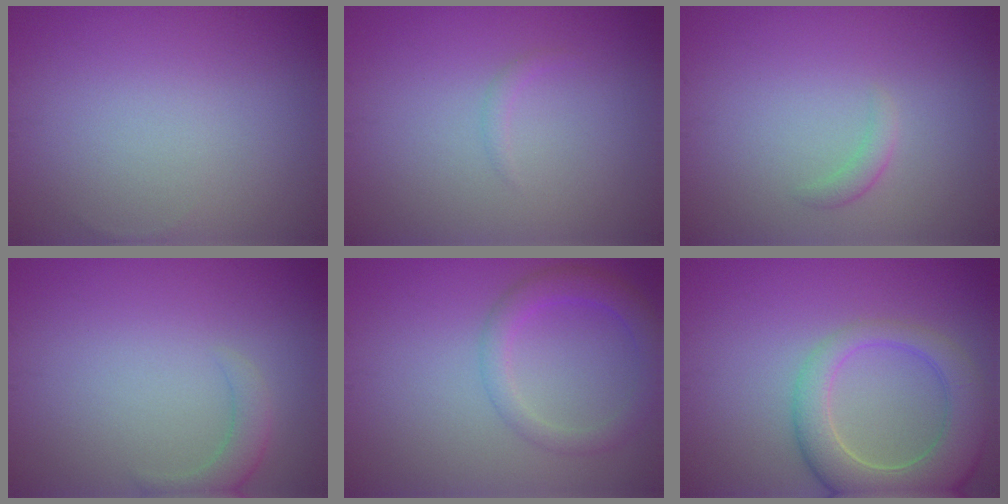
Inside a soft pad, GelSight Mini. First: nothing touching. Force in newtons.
{"total": 0.6, "press": 0.6, "slide": 0.0}
{"total": 1.1, "press": 1.1, "slide": 0.1}
{"total": 2.1, "press": 2.1, "slide": 0.2}
{"total": 2.8, "press": 2.8, "slide": 0.2}
{"total": 6.8, "press": 6.8, "slide": 0.6}